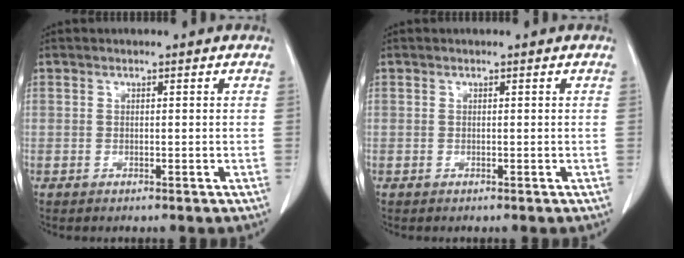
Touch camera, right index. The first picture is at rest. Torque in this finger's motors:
{"motor_torque": [0.00, 0.00, 0.00, 0.00]}